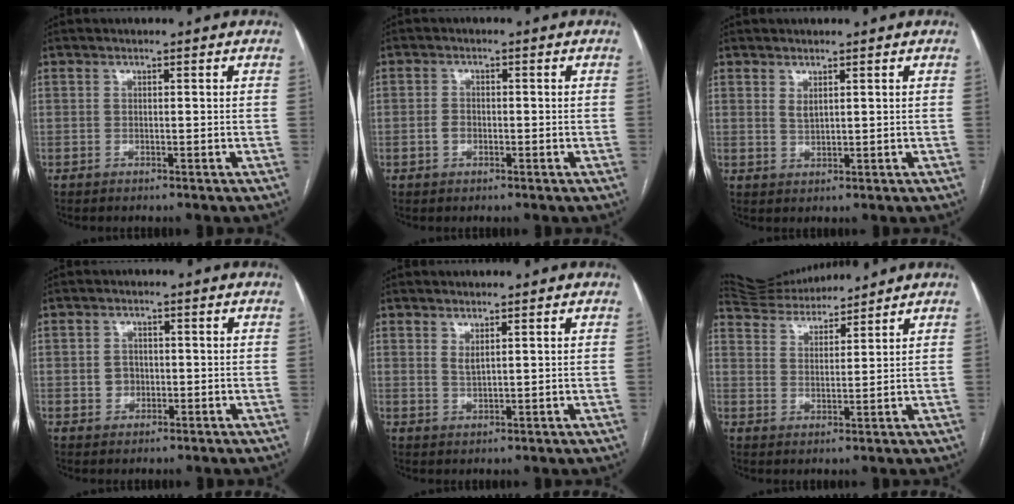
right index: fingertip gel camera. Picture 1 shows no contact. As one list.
[{"total": 1.9, "force": [-0.6, 1.3, 1.2], "torque": [-0.024, 0.005, -0.009]}, {"total": 1.5, "force": [0.9, 0.6, 1.0], "torque": [-0.020, -0.004, 0.022]}, {"total": 2.4, "force": [-0.4, 2.1, 1.0], "torque": [-0.011, 0.005, -0.004]}, {"total": 1.4, "force": [0.9, 0.3, 1.1], "torque": [-0.022, -0.007, 0.022]}, {"total": 7.9, "force": [7.8, 0.4, 1.3], "torque": [-0.035, 0.023, 0.141]}]